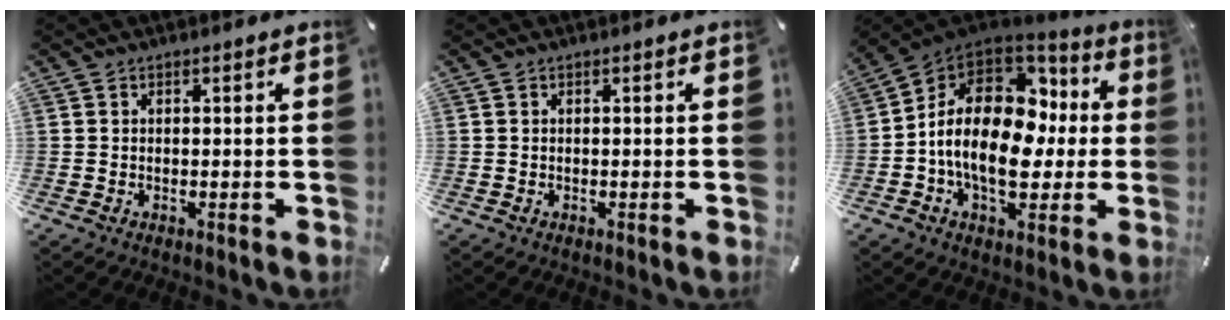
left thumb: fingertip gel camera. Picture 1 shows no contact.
{"total": 0.0}
{"total": 19.8, "force": [-0.9, 13.4, 14.6], "torque": [-0.263, 0.010, -0.010]}